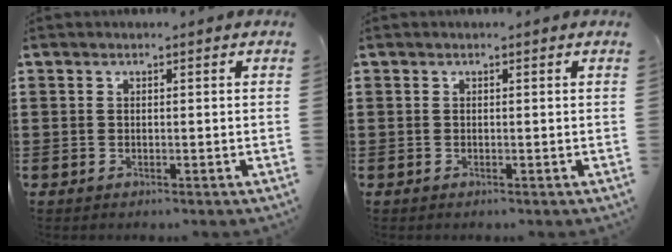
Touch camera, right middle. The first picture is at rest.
{"total": 0.0}